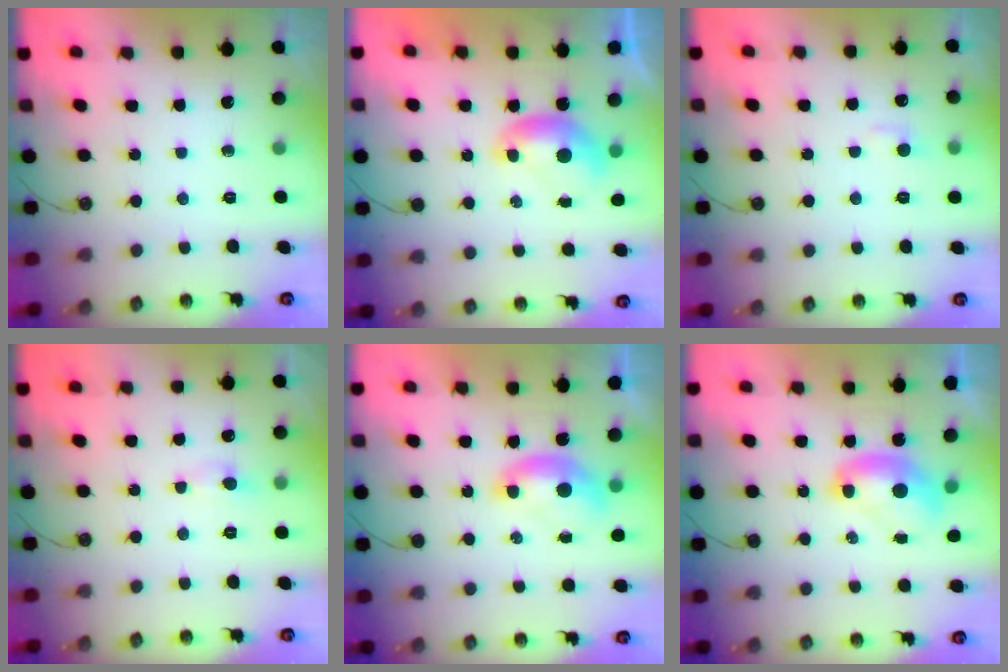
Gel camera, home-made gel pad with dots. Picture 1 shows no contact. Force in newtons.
{"total": 0.0}
{"total": 2.7, "press": 2.6, "slide": 0.5}
{"total": 1.0, "press": 0.8, "slide": 0.6}
{"total": 1.5, "press": 1.4, "slide": 0.6}
{"total": 2.2, "press": 2.2, "slide": 0.2}